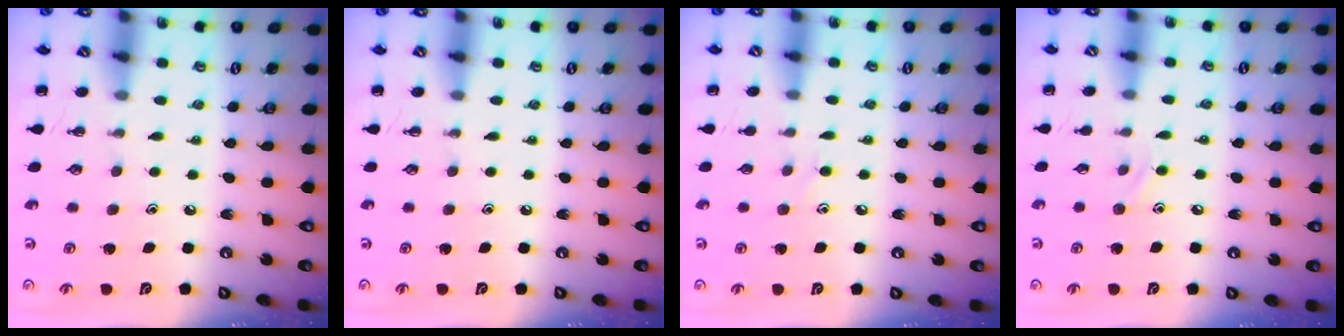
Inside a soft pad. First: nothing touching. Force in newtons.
{"total": 0.0}
{"total": 5.2, "press": 4.9, "slide": 1.8}
{"total": 6.6, "press": 6.3, "slide": 1.8}